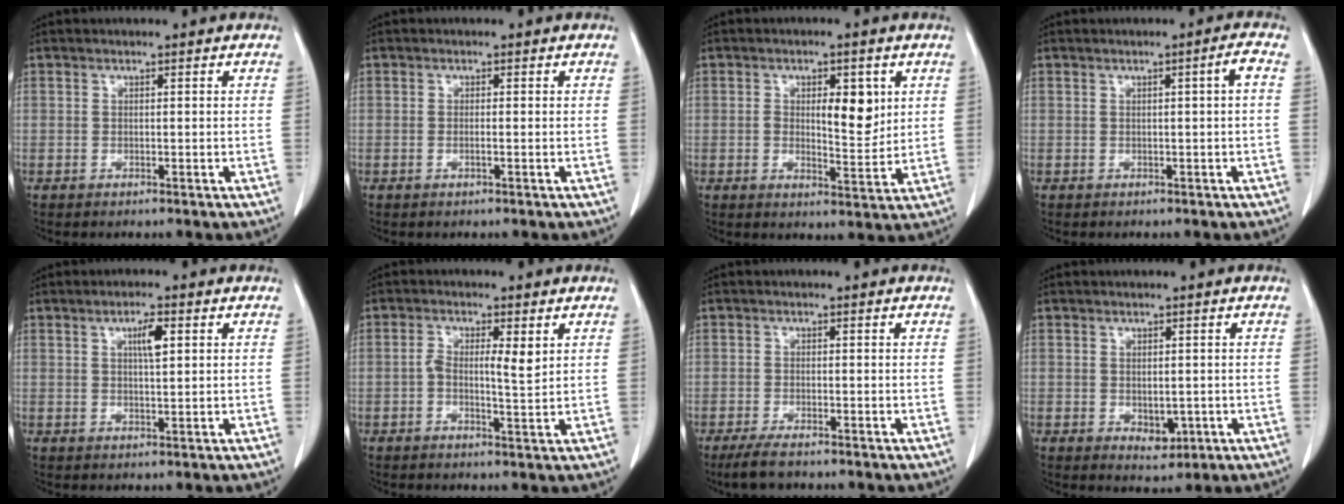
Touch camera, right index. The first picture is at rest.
{"total": 0.7, "force": [-0.2, 0.0, 0.7], "torque": [-0.015, 0.000, -0.003]}
{"total": 6.6, "force": [1.6, 2.5, 5.9], "torque": [-0.087, -0.004, 0.026]}
{"total": 1.9, "force": [0.1, -0.3, 1.8], "torque": [-0.026, 0.004, 0.003]}
{"total": 3.4, "force": [1.2, 0.5, 3.2], "torque": [-0.054, 0.000, 0.020]}
{"total": 4.2, "force": [0.7, 1.0, 4.1], "torque": [-0.075, 0.008, 0.010]}
{"total": 3.1, "force": [-2.5, 0.7, 1.7], "torque": [-0.041, -0.007, -0.042]}
{"total": 3.2, "force": [-0.6, 2.0, 2.4], "torque": [-0.030, -0.005, 0.002]}